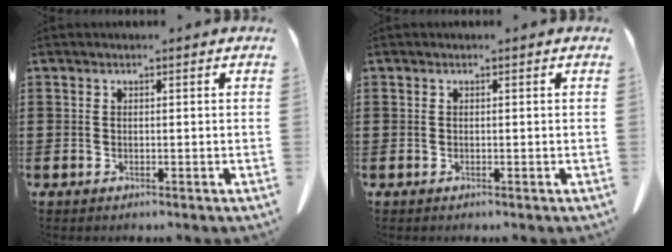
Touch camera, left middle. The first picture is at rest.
{"total": 0.0}